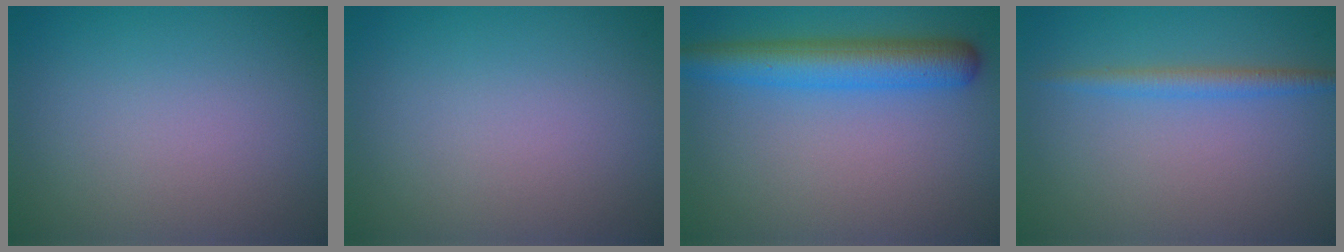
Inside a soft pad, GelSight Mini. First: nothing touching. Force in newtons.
{"total": 0.0}
{"total": 5.2, "press": 5.2, "slide": 0.1}
{"total": 1.9, "press": 1.9, "slide": 0.0}